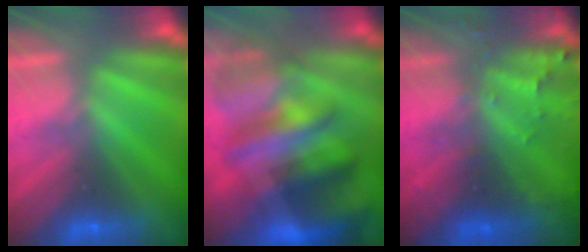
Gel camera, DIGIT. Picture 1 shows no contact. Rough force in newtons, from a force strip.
{"total": 7.5}
{"total": 8.0}